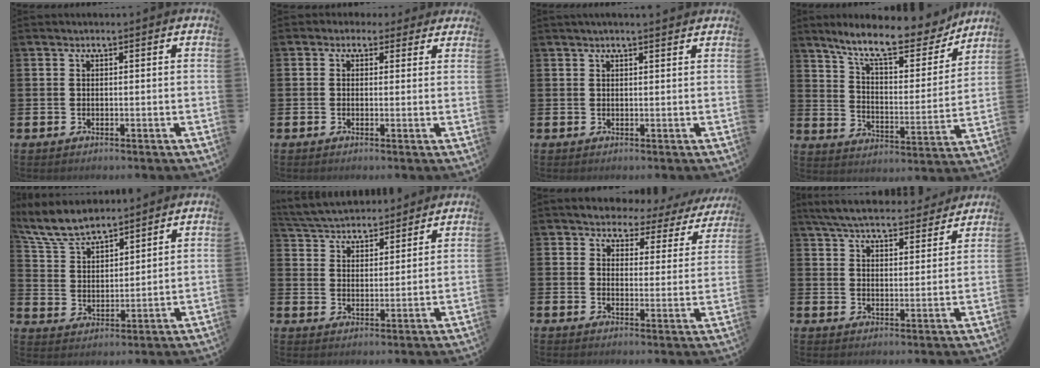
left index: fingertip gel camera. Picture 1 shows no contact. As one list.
[{"total": 1.5, "force": [0.9, 1.1, 0.0], "torque": [-0.006, 0.004, 0.015]}, {"total": 1.3, "force": [1.1, -0.1, 0.5], "torque": [-0.003, -0.004, 0.019]}, {"total": 11.4, "force": [9.8, 2.9, 5.1], "torque": [-0.115, -0.062, 0.166]}, {"total": 7.7, "force": [7.1, 1.9, 2.3], "torque": [-0.074, -0.027, 0.131]}, {"total": 5.1, "force": [5.0, 1.2, 0.0], "torque": [-0.024, -0.030, 0.088]}, {"total": 3.0, "force": [2.7, 1.4, 0.1], "torque": [-0.020, -0.029, 0.038]}, {"total": 6.6, "force": [6.3, 1.1, 1.6], "torque": [-0.048, -0.040, 0.112]}]